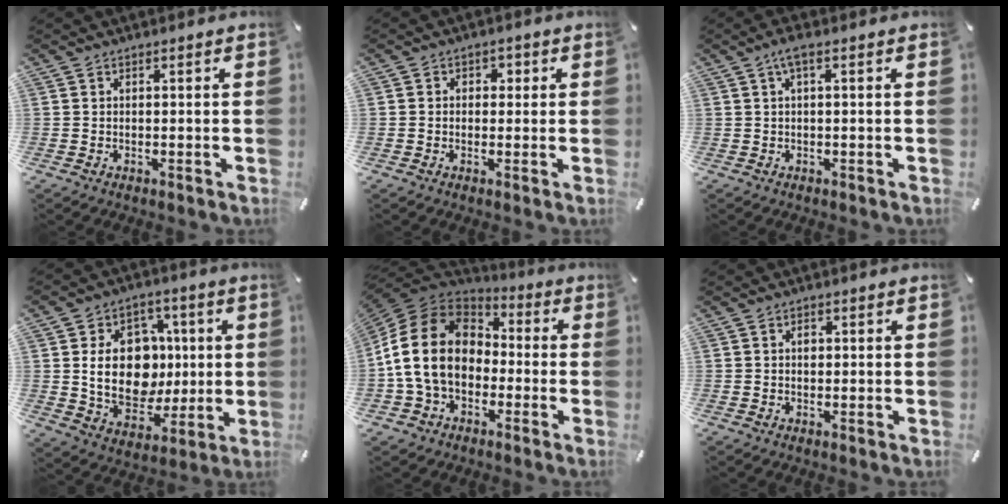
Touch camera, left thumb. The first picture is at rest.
{"total": 2.4, "force": [-0.6, 2.1, 1.0], "torque": [-0.011, 0.008, -0.018]}
{"total": 2.7, "force": [0.7, 0.6, 2.5], "torque": [-0.049, 0.002, 0.011]}
{"total": 17.0, "force": [1.8, 13.5, 10.3], "torque": [-0.183, -0.003, 0.040]}
{"total": 16.9, "force": [-1.9, 13.5, 9.9], "torque": [-0.224, 0.025, -0.042]}
{"total": 1.4, "force": [0.2, 1.1, 0.8], "torque": [-0.010, 0.002, 0.000]}